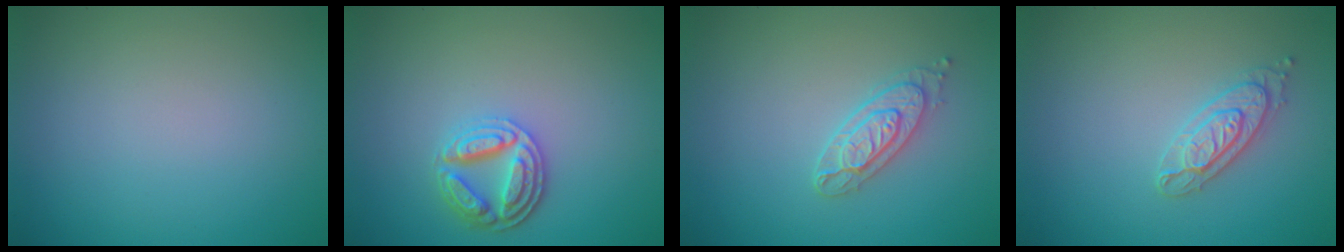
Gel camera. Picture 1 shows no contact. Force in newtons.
{"total": 3.7, "press": 3.3, "slide": 1.7}
{"total": 2.6, "press": 2.4, "slide": 1.1}
{"total": 2.5, "press": 2.4, "slide": 0.2}